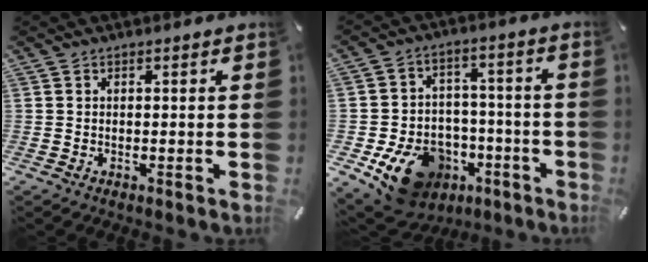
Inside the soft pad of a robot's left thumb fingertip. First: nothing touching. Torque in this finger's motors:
{"motor_torque": [0.38, 0.88, 0.41, 0.16, 0.21]}